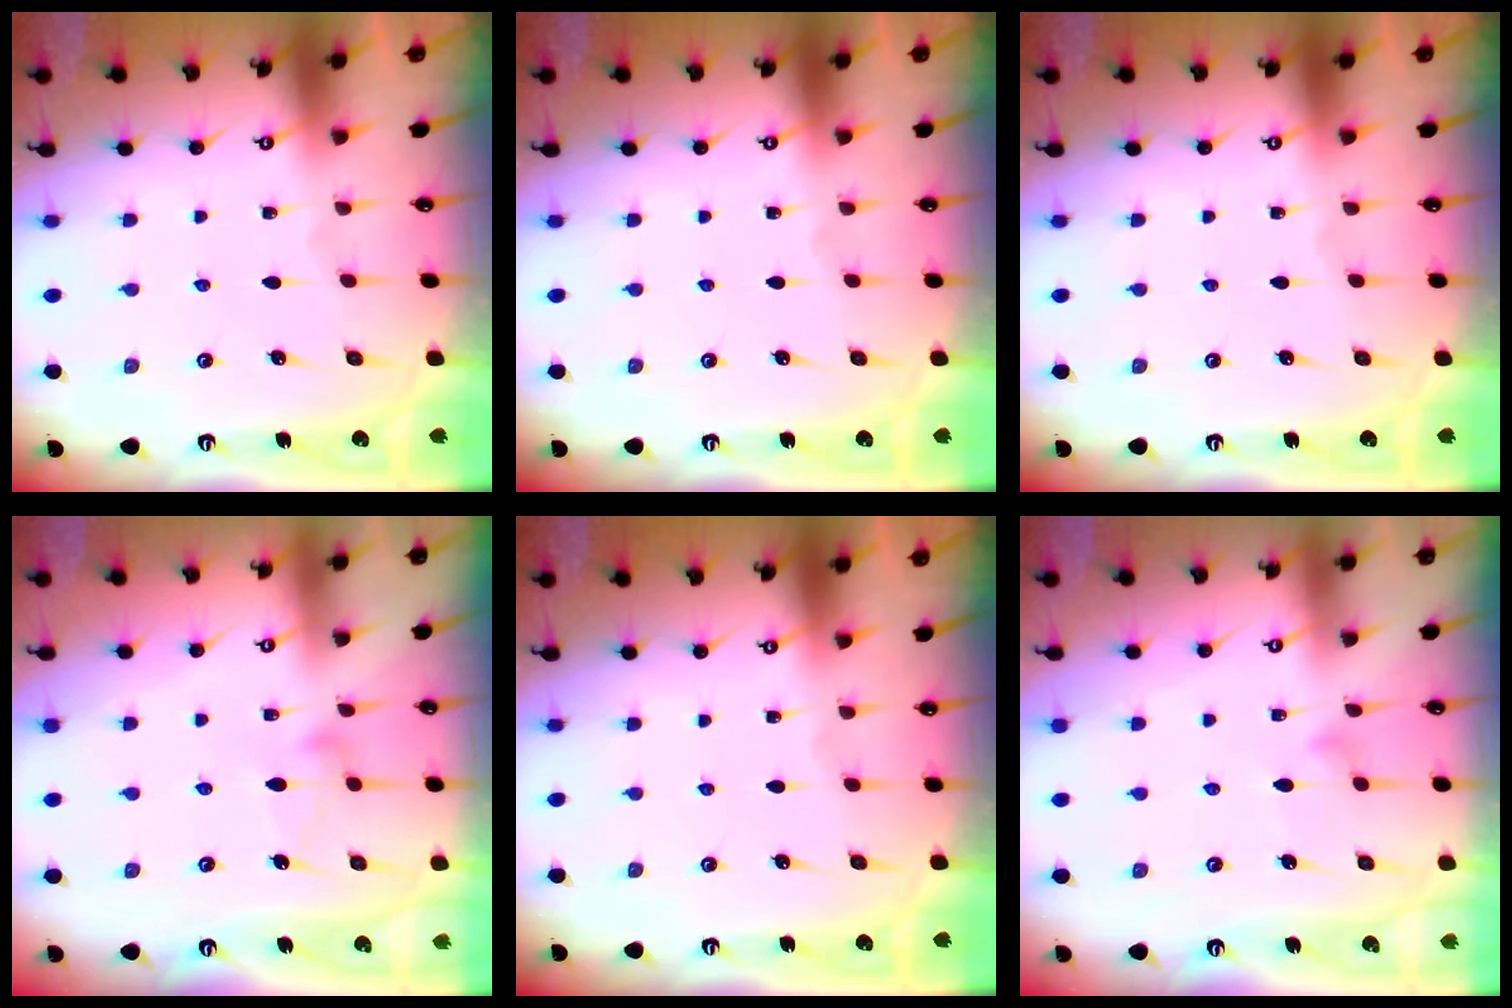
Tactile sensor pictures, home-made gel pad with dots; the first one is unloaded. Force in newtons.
{"total": 0.0}
{"total": 0.0}
{"total": 6.9, "press": 6.9, "slide": 0.3}
{"total": 0.0}
{"total": 8.1, "press": 8.1, "slide": 0.5}